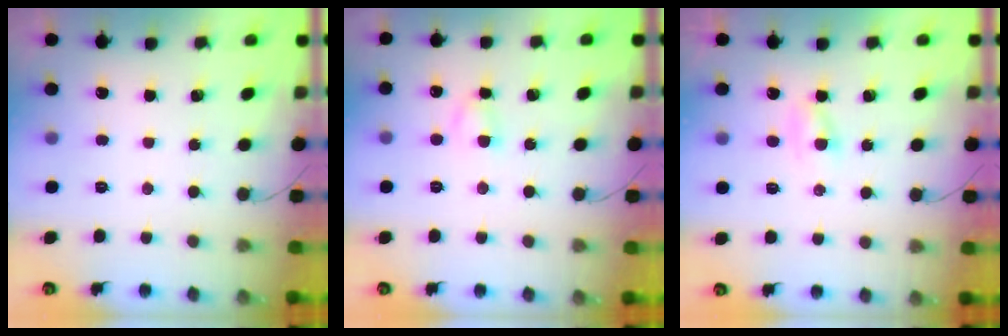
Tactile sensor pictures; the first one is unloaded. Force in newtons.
{"total": 2.8, "press": 2.5, "slide": 1.2}
{"total": 1.6, "press": 1.4, "slide": 0.7}